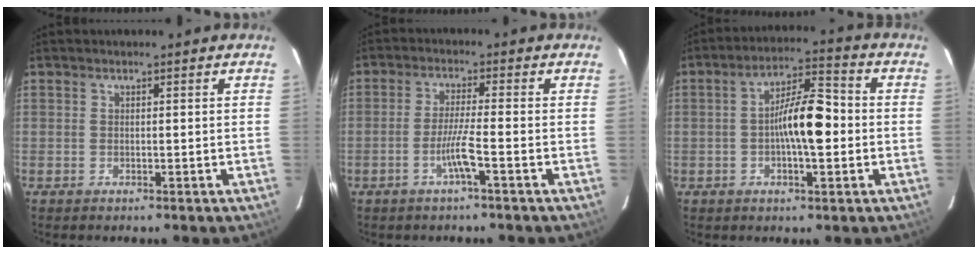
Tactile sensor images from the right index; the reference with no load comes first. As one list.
[{"total": 4.4, "force": [-1.9, -0.6, 4.0], "torque": [-0.075, -0.003, -0.038]}, {"total": 9.3, "force": [-0.7, 2.3, 9.0], "torque": [-0.160, 0.021, -0.015]}]